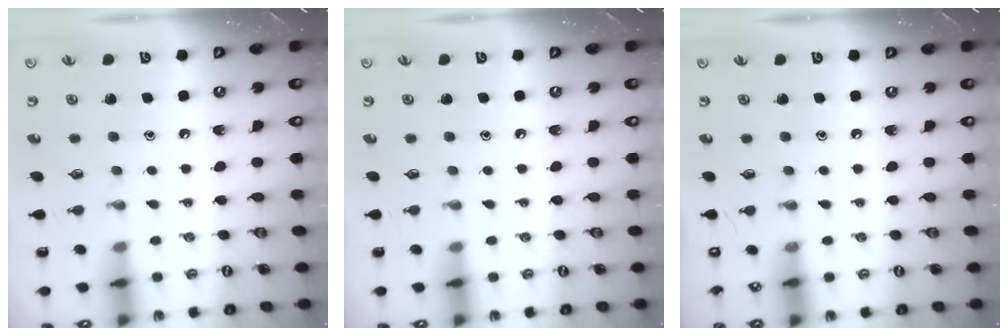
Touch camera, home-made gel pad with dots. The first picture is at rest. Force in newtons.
{"total": 0.0}
{"total": 0.0}